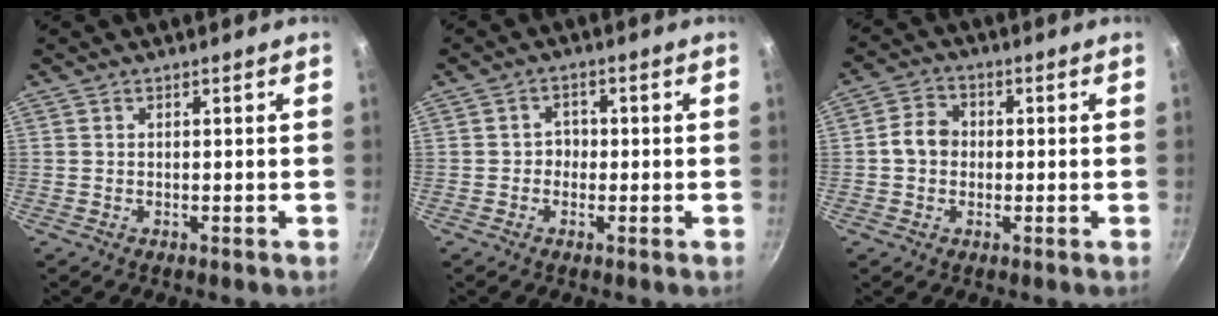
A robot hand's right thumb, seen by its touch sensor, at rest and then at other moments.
{"total": 2.6, "force": [-0.5, 2.3, 1.1], "torque": [0.005, 0.008, -0.012]}
{"total": 5.3, "force": [-0.2, 4.5, 2.8], "torque": [-0.028, 0.016, -0.015]}